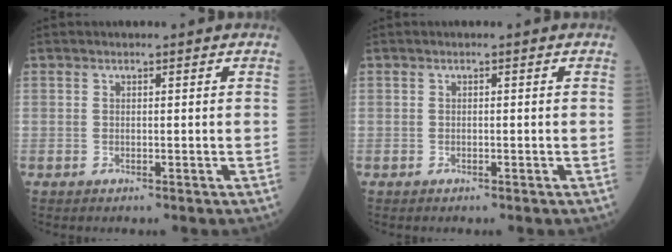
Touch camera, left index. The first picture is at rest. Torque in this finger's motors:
{"motor_torque": [-0.07, 0.07, 0.00, 0.00]}